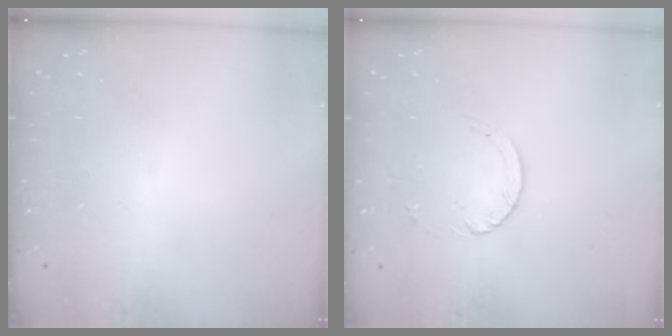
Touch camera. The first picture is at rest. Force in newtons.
{"total": 2.5, "press": 2.4, "slide": 0.2}